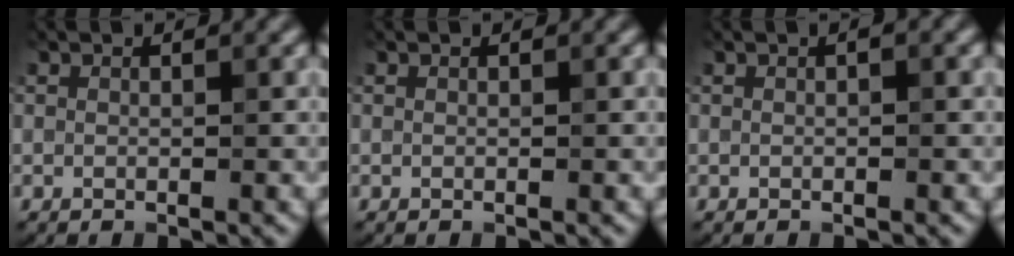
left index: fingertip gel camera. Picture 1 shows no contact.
{"total": 0.0}
{"total": 0.6, "force": [0.1, 0.1, 0.6], "torque": [-0.010, 0.003, 0.002]}